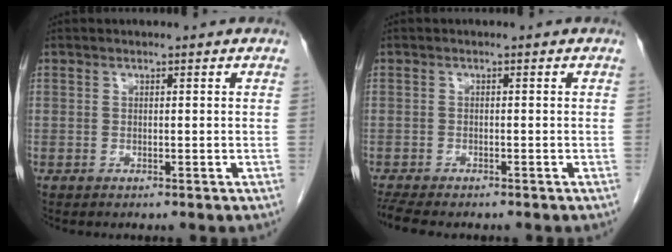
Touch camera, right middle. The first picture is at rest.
{"total": 5.5, "force": [-4.7, 1.2, 2.6], "torque": [-0.045, -0.010, -0.074]}